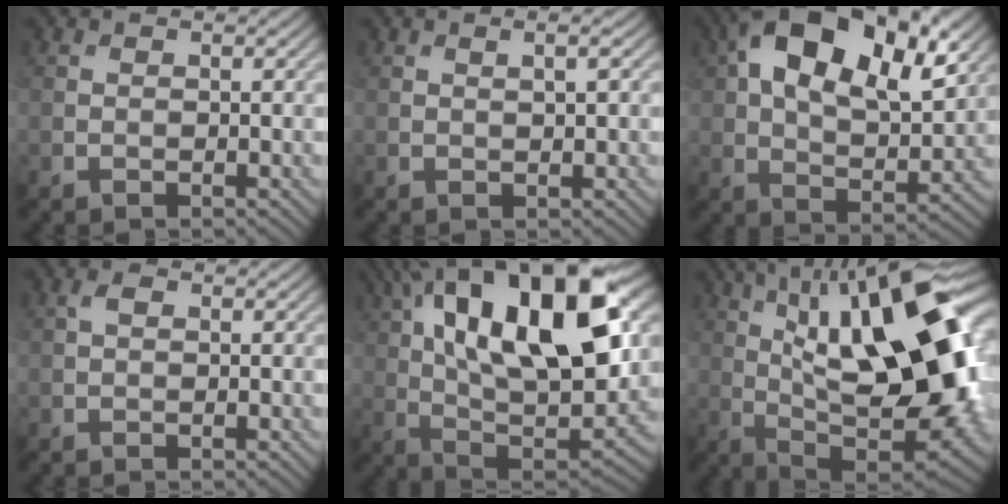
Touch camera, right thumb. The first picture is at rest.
{"total": 1.6, "force": [0.5, 0.2, 1.5], "torque": [-0.028, 0.006, 0.009]}
{"total": 17.5, "force": [7.7, 8.9, 13.0], "torque": [-0.229, 0.024, 0.109]}
{"total": 1.2, "force": [0.3, 0.7, 0.9], "torque": [-0.020, 0.005, 0.004]}
{"total": 22.3, "force": [8.4, 10.2, 18.0], "torque": [-0.314, 0.041, 0.130]}
{"total": 21.4, "force": [5.3, 8.5, 19.0], "torque": [-0.302, 0.029, 0.087]}